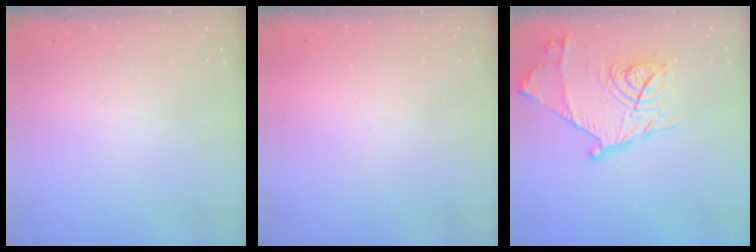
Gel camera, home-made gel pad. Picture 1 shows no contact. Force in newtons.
{"total": 1.5, "press": 1.5, "slide": 0.1}
{"total": 19.6, "press": 19.6, "slide": 0.6}